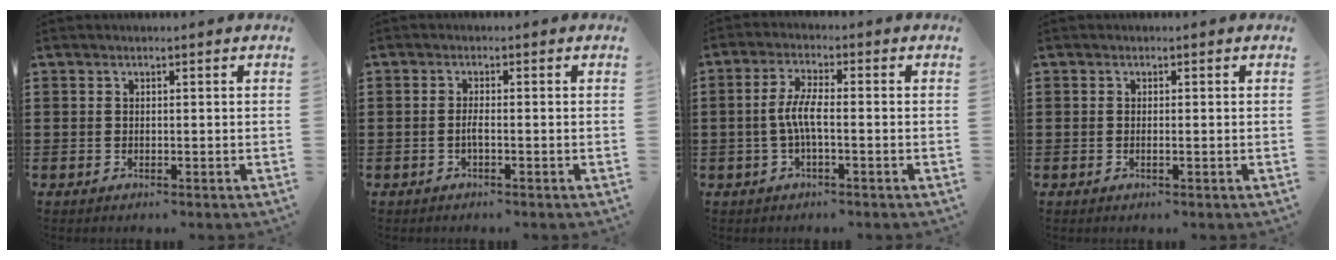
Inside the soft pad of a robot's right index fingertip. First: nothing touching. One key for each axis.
{"total": 1.7, "fx": -0.7, "fy": 0.0, "fz": 1.6, "tx": -0.039, "ty": -0.006, "tz": -0.015}
{"total": 4.6, "fx": -1.0, "fy": 1.0, "fz": 4.4, "tx": -0.101, "ty": -0.004, "tz": -0.026}
{"total": 0.8, "fx": -0.2, "fy": -0.1, "fz": 0.7, "tx": -0.013, "ty": -0.006, "tz": -0.004}